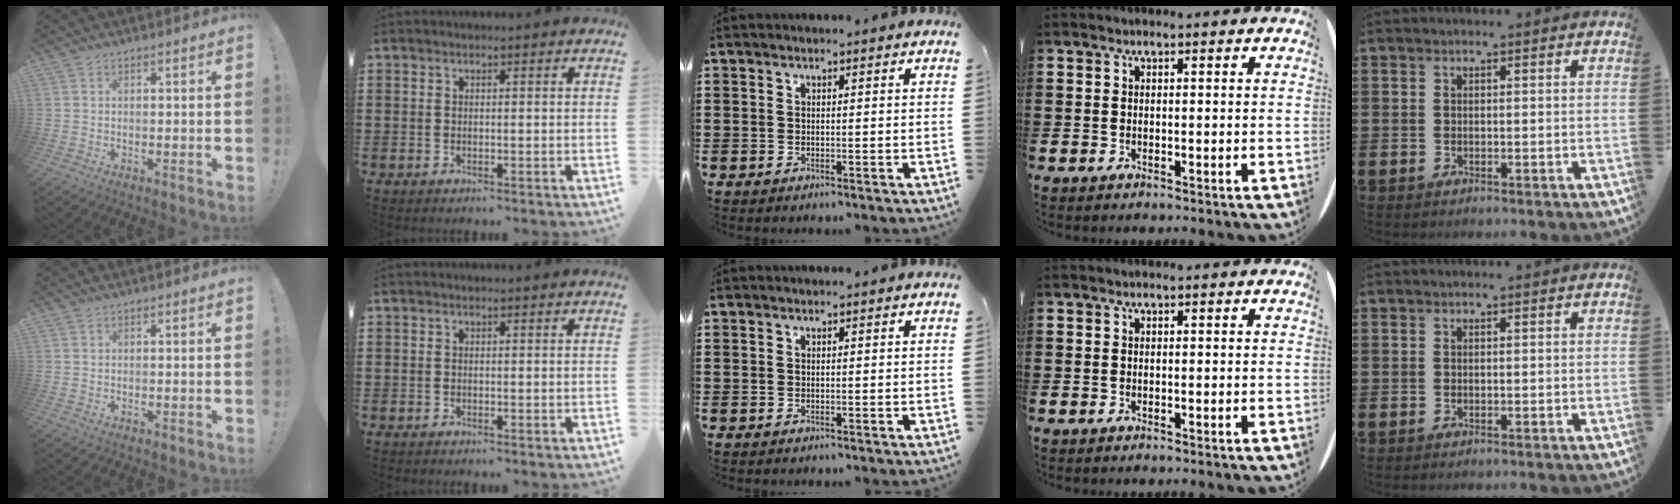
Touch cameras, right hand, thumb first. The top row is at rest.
{}